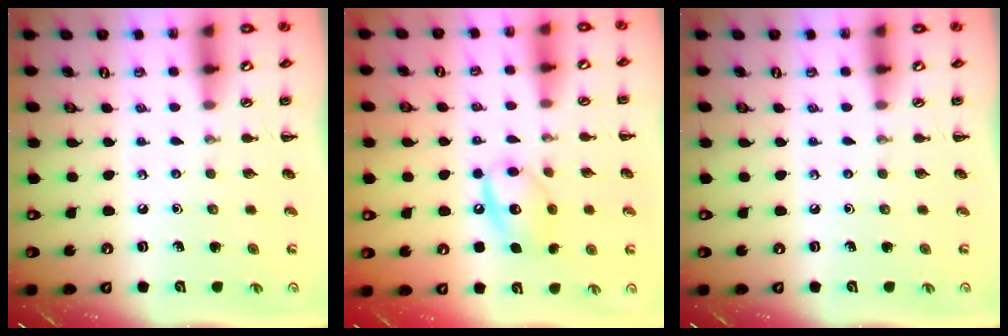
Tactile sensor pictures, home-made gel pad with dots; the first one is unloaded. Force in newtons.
{"total": 11.2, "press": 11.1, "slide": 1.4}
{"total": 0.0}